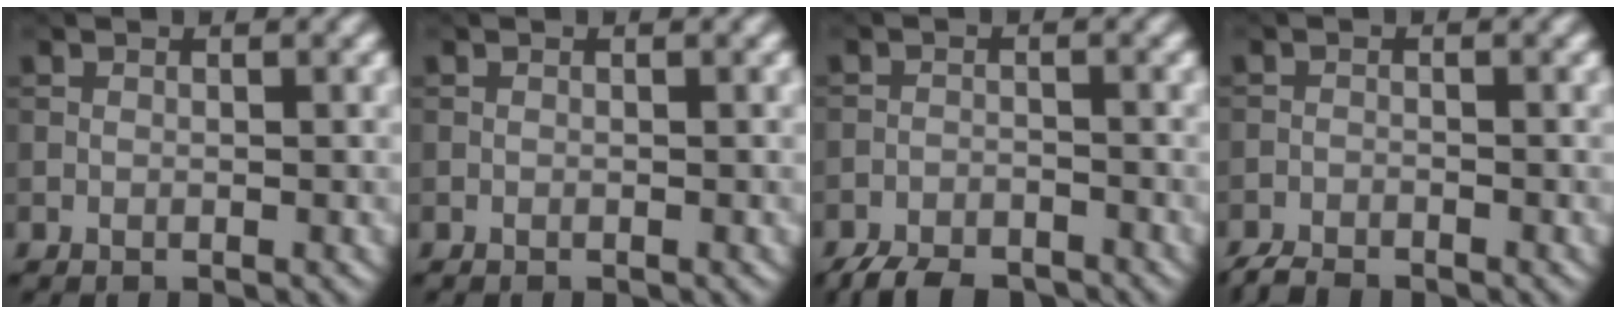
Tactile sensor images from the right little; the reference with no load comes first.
{"total": 0.0}
{"total": 5.0, "force": [-4.4, 1.5, 1.8], "torque": [-0.024, -0.012, -0.084]}
{"total": 2.2, "force": [-2.1, 0.4, 0.5], "torque": [-0.010, -0.005, -0.045]}